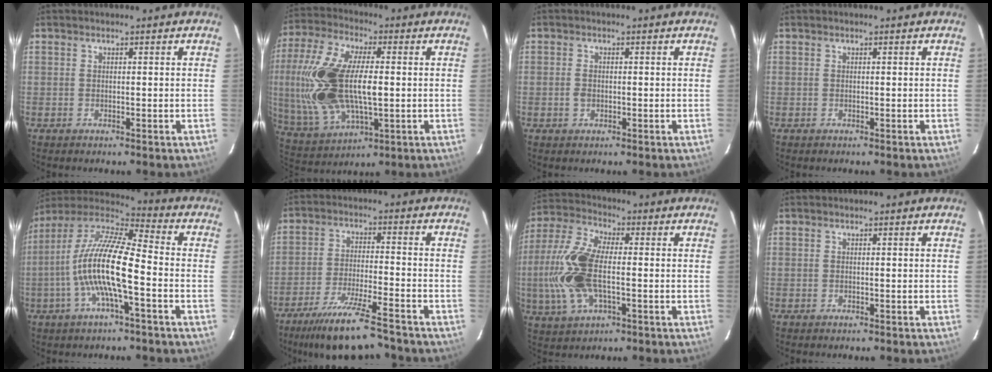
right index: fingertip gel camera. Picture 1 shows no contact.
{"total": 22.9, "force": [0.4, 11.2, 19.9], "torque": [-0.436, 0.005, 0.018]}
{"total": 1.8, "force": [-0.4, 1.2, 1.2], "torque": [-0.026, 0.002, -0.008]}
{"total": 0.0}
{"total": 15.3, "force": [-3.8, 2.8, 14.6], "torque": [-0.268, -0.003, -0.076]}
{"total": 13.8, "force": [-11.5, 1.7, 7.5], "torque": [-0.160, -0.020, -0.190]}
{"total": 15.5, "force": [-1.8, 7.0, 13.6], "torque": [-0.307, 0.005, -0.040]}
{"total": 0.0}